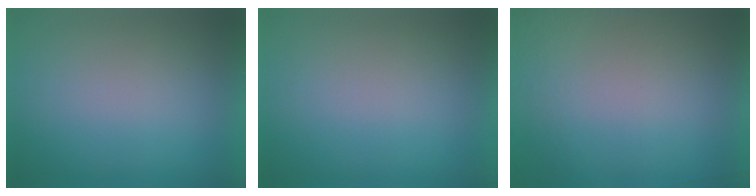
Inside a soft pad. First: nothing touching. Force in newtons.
{"total": 0.0}
{"total": 6.1}